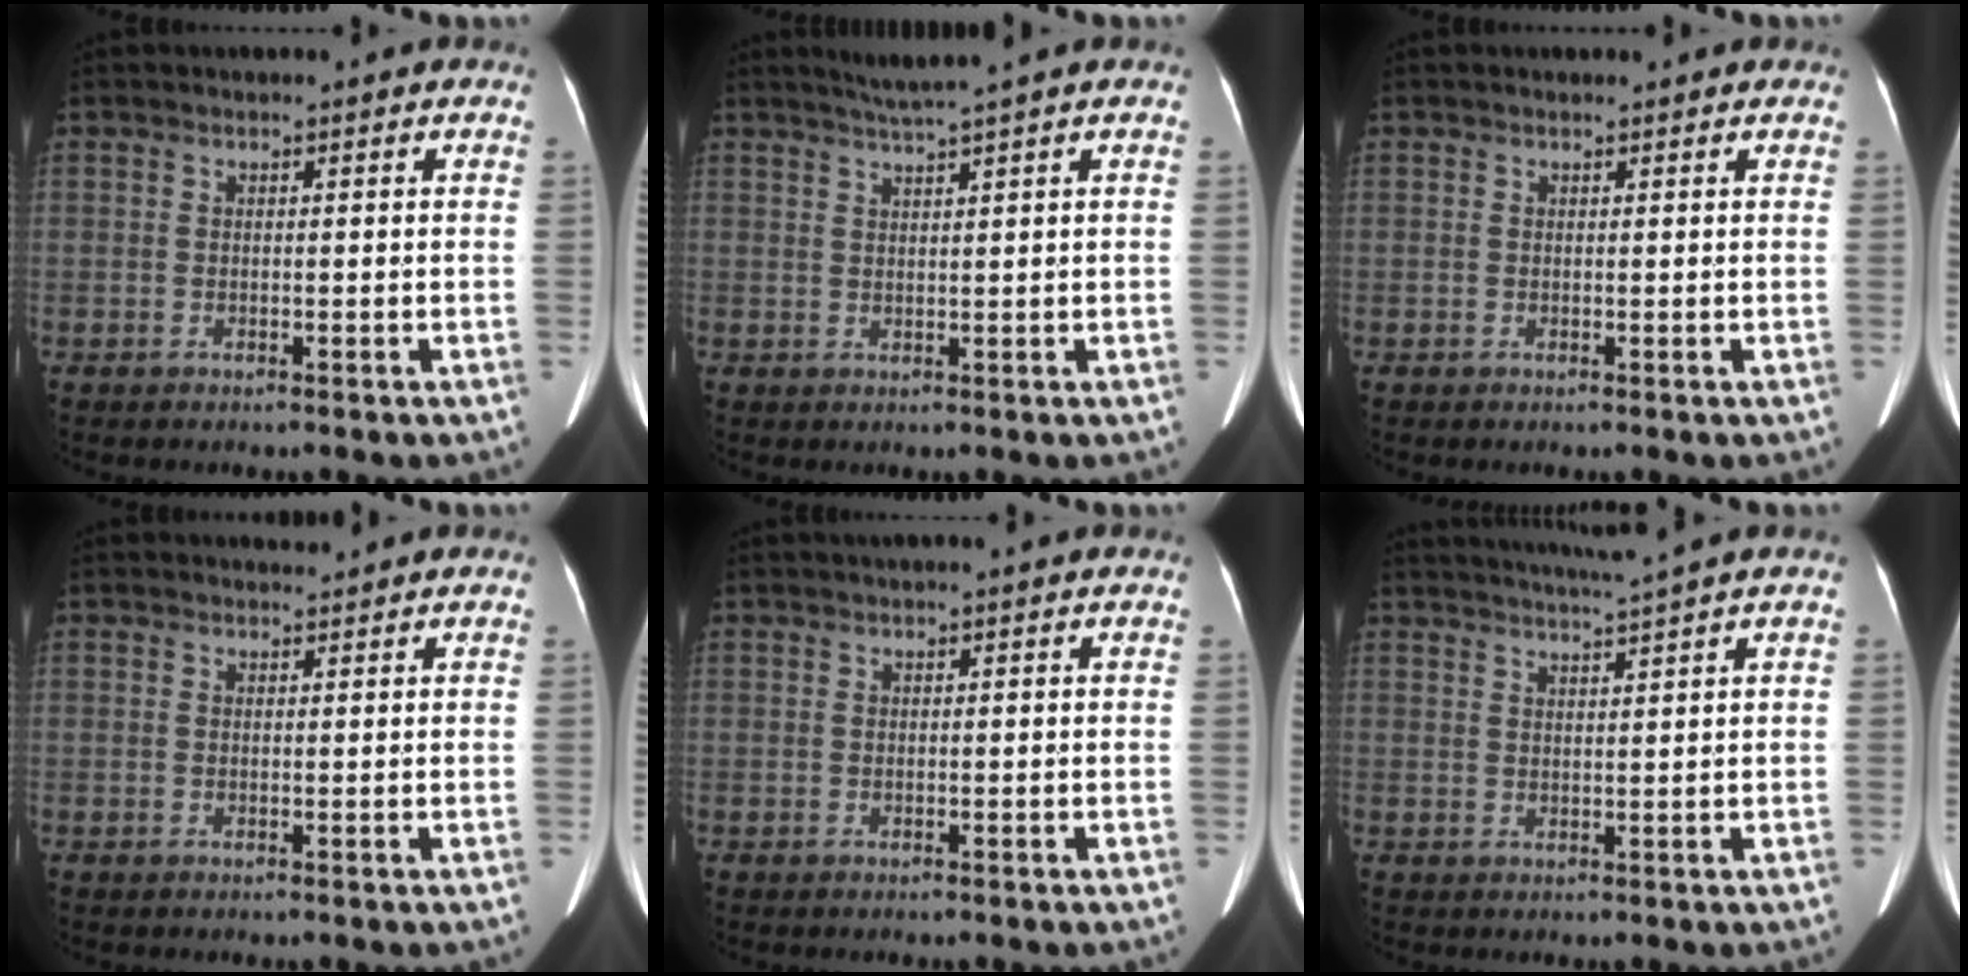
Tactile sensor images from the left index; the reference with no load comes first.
{"total": 3.4, "force": [2.7, -1.2, 1.6], "torque": [-0.031, 0.003, 0.053]}
{"total": 1.6, "force": [1.5, 0.3, 0.4], "torque": [-0.013, 0.014, 0.016]}
{"total": 0.7, "force": [0.6, -0.1, -0.2], "torque": [-0.006, -0.004, 0.012]}
{"total": 1.7, "force": [1.3, -0.1, 1.1], "torque": [-0.013, 0.024, 0.022]}
{"total": 5.2, "force": [4.4, -2.0, 2.0], "torque": [-0.035, -0.002, 0.075]}